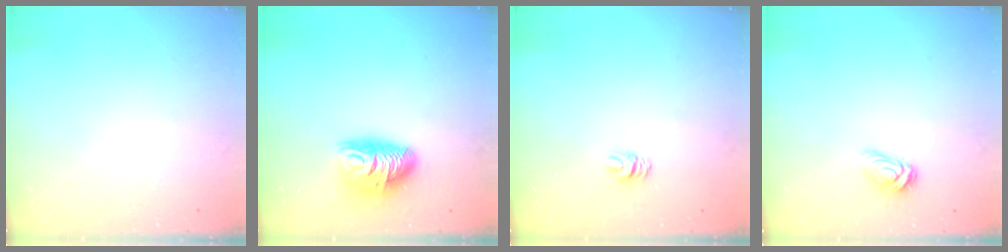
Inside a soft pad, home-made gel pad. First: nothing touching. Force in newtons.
{"total": 10.2, "press": 10.2, "slide": 0.6}
{"total": 5.1, "press": 5.0, "slide": 0.3}
{"total": 4.8, "press": 4.8, "slide": 0.5}